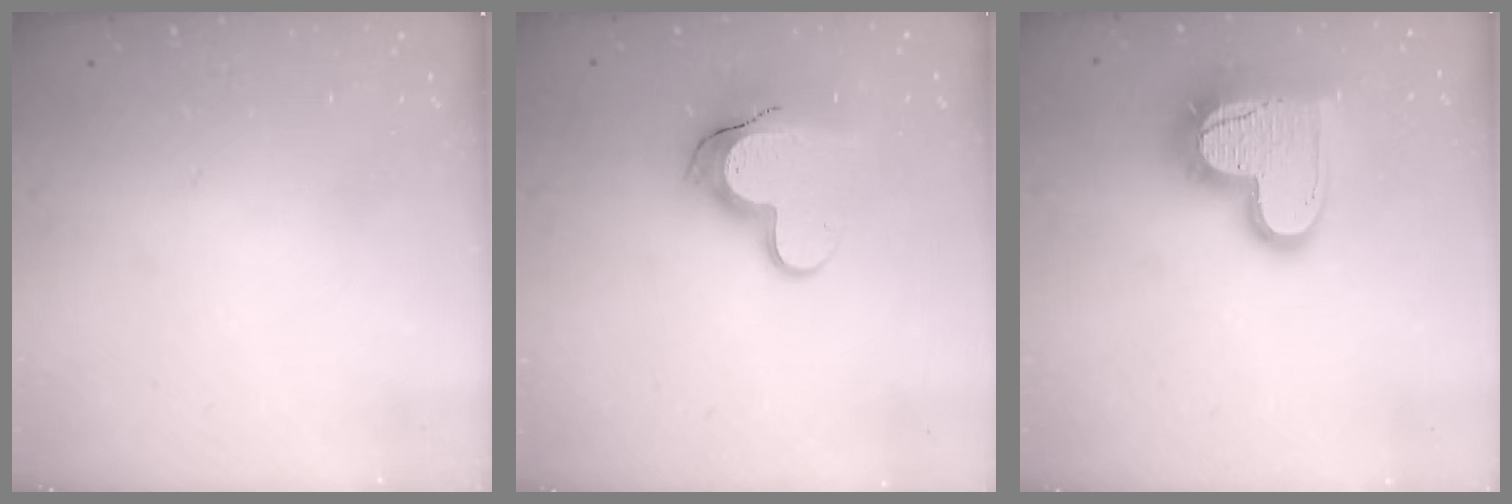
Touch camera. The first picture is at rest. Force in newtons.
{"total": 12.4, "press": 12.3, "slide": 1.1}
{"total": 17.7, "press": 17.7, "slide": 1.5}